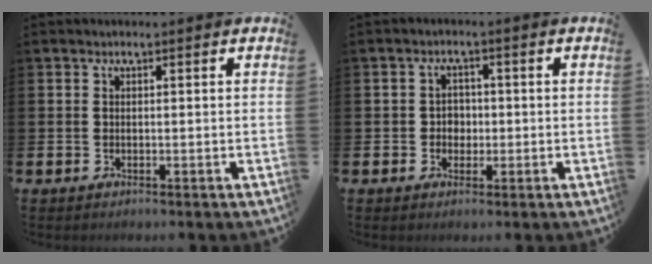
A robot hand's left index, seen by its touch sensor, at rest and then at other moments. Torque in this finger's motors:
{"motor_torque": [-0.26, 0.02, 0.00, 0.00]}